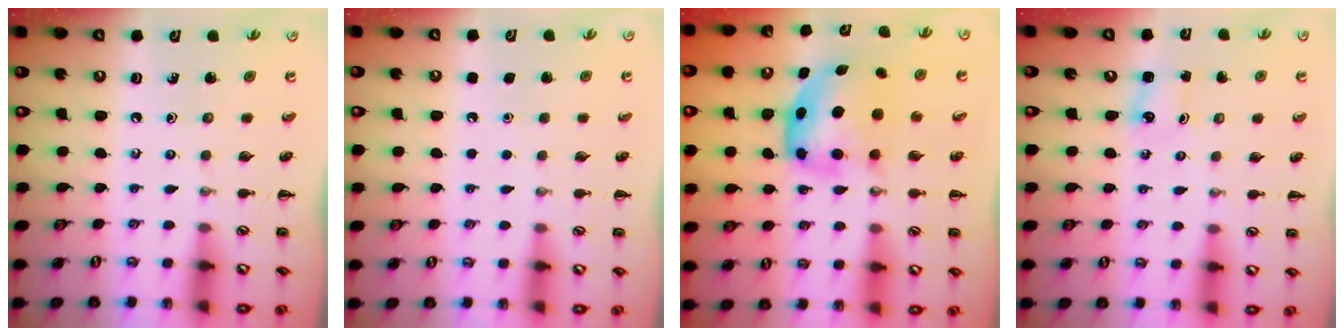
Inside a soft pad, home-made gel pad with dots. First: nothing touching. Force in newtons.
{"total": 1.5, "press": 1.5, "slide": 0.1}
{"total": 5.8, "press": 5.7, "slide": 0.7}
{"total": 1.4, "press": 1.3, "slide": 0.2}